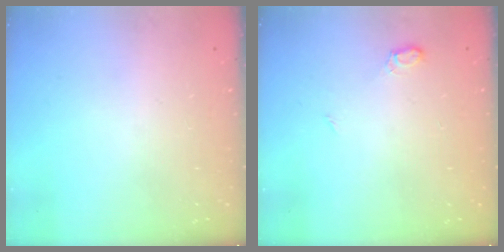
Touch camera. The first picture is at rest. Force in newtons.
{"total": 5.5, "press": 5.5, "slide": 0.7}